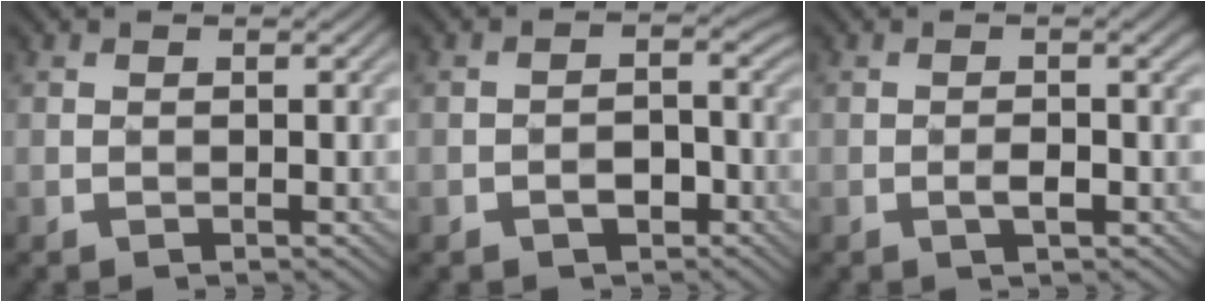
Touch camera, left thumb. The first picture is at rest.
{"total": 2.8, "force": [-1.4, 2.0, 1.3], "torque": [-0.007, 0.005, -0.025]}
{"total": 2.3, "force": [-0.6, 0.4, 2.2], "torque": [-0.041, 0.003, -0.009]}